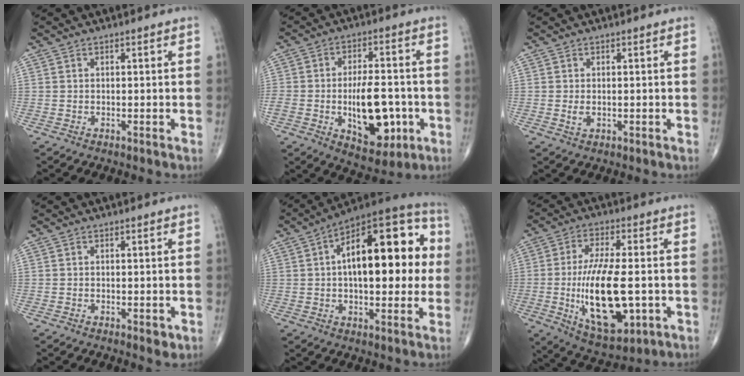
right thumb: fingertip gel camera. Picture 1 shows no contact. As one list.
[{"total": 15.1, "force": [-3.4, 7.9, 12.4], "torque": [-0.169, 0.017, -0.037]}, {"total": 1.5, "force": [-0.1, 0.9, 1.1], "torque": [-0.020, -0.002, 0.001]}, {"total": 1.7, "force": [-0.6, 0.8, 1.4], "torque": [-0.015, -0.001, -0.006]}, {"total": 24.0, "force": [3.2, 11.1, 21.0], "torque": [-0.277, 0.030, 0.035]}, {"total": 17.7, "force": [-2.6, 7.3, 15.9], "torque": [-0.281, -0.003, -0.029]}]